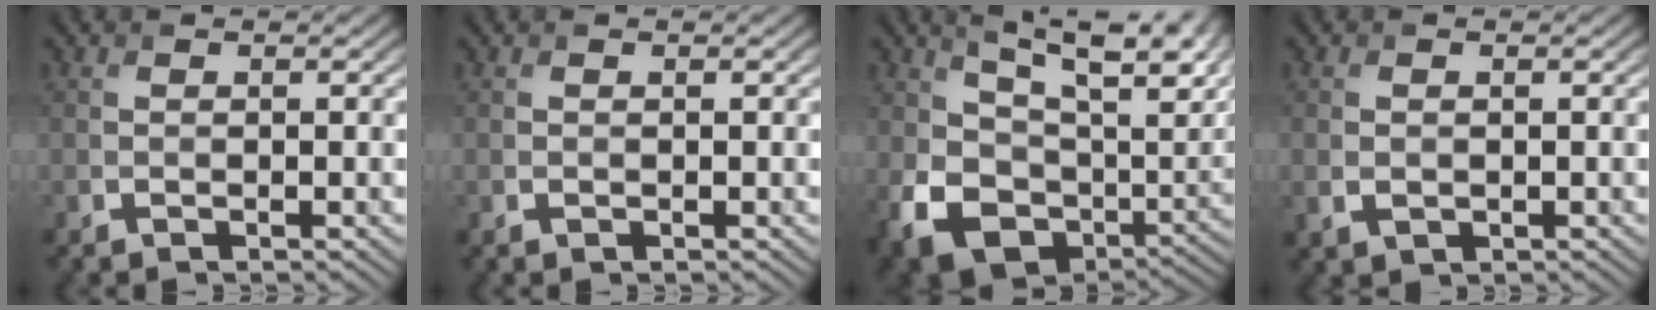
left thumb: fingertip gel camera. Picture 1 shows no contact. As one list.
[{"total": 0.0}, {"total": 16.6, "force": [5.9, 9.4, 12.3], "torque": [-0.254, -0.006, 0.136]}, {"total": 1.6, "force": [-0.1, 1.1, 1.1], "torque": [-0.028, -0.004, 0.004]}]